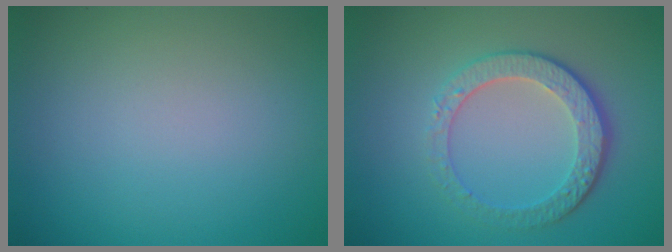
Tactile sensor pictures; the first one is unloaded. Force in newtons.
{"total": 4.7, "press": 3.4, "slide": 3.3}